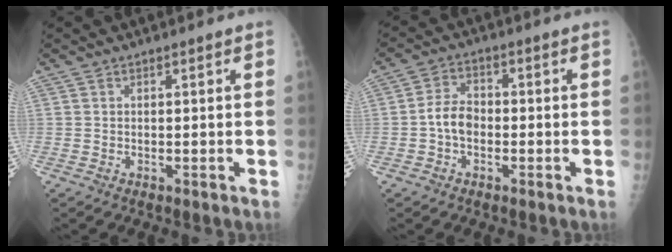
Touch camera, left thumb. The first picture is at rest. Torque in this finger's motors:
{"motor_torque": [-0.05, -0.02, 0.09, -0.13, 0.00]}